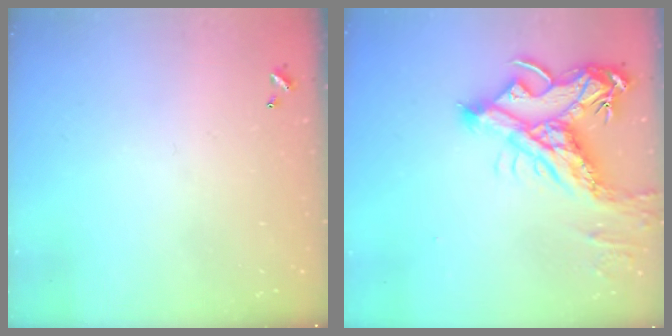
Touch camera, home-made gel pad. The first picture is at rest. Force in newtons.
{"total": 16.1, "press": 15.9, "slide": 2.7}